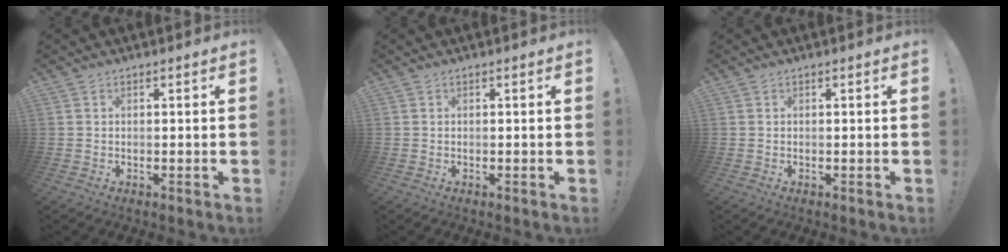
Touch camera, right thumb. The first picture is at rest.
{"total": 0.0}
{"total": 0.0}